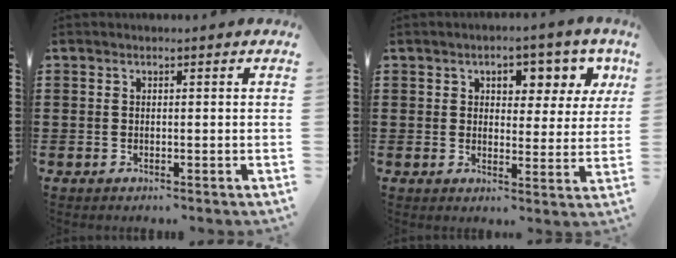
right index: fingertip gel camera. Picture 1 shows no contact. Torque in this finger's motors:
{"motor_torque": [0.76, 0.22, 0.20, 0.09]}